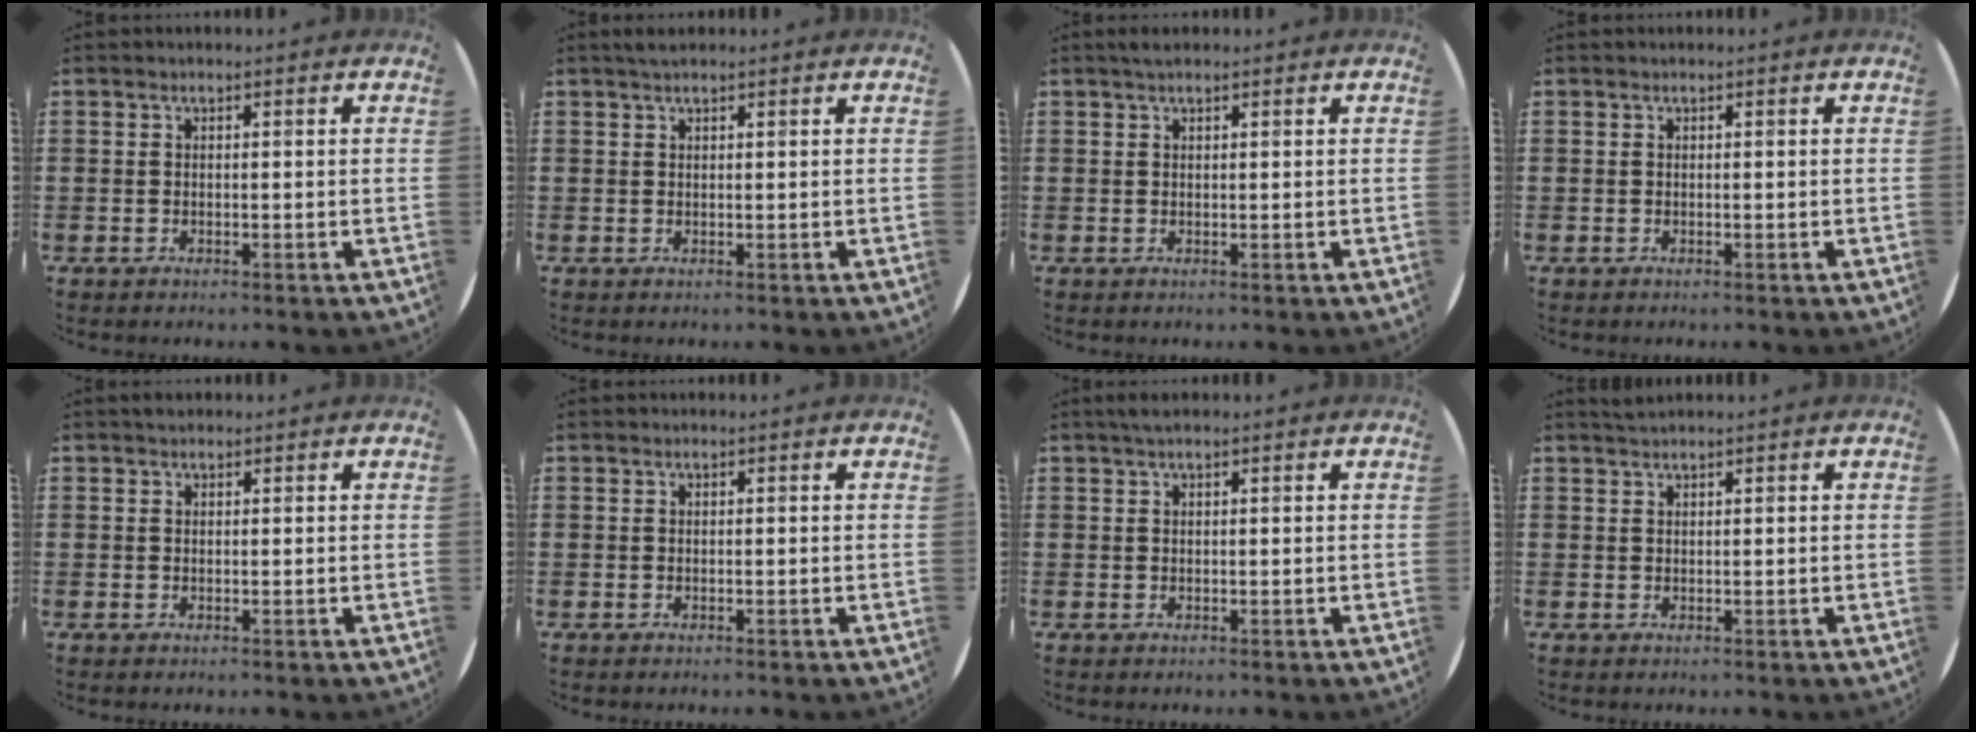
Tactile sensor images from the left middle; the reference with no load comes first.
{"total": 1.0, "force": [0.9, 0.2, 0.5], "torque": [-0.011, 0.003, 0.015]}
{"total": 0.9, "force": [0.7, 0.2, 0.5], "torque": [-0.010, 0.002, 0.013]}
{"total": 0.0}
{"total": 0.6, "force": [0.5, 0.3, 0.0], "torque": [0.000, 0.003, 0.010]}
{"total": 0.0}
{"total": 1.0, "force": [0.8, 0.1, 0.6], "torque": [-0.013, 0.003, 0.013]}
{"total": 1.0, "force": [0.9, -0.1, 0.2], "torque": [-0.005, 0.000, 0.018]}